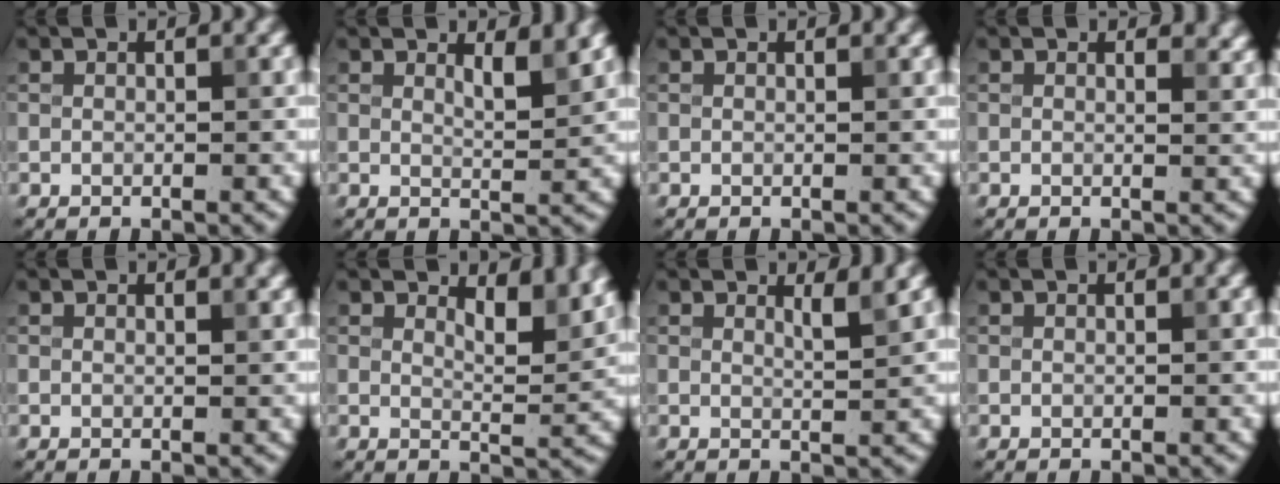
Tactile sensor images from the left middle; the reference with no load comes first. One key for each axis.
{"total": 2.1, "fx": 1.4, "fy": 0.5, "fz": 1.4, "tx": -0.016, "ty": -0.004, "tz": 0.024}
{"total": 0.0}
{"total": 1.2, "fx": 0.9, "fy": 0.6, "fz": 0.6, "tx": -0.004, "ty": -0.005, "tz": 0.013}
{"total": 0.8, "fx": 0.6, "fy": 0.2, "fz": 0.4, "tx": 0.000, "ty": 0.002, "tz": 0.010}
{"total": 3.6, "fx": 2.5, "fy": 1.2, "fz": 2.3, "tx": -0.033, "ty": -0.006, "tz": 0.033}
{"total": 1.5, "fx": 1.1, "fy": 0.3, "fz": 1.0, "tx": -0.007, "ty": 0.000, "tz": 0.013}
{"total": 0.0}